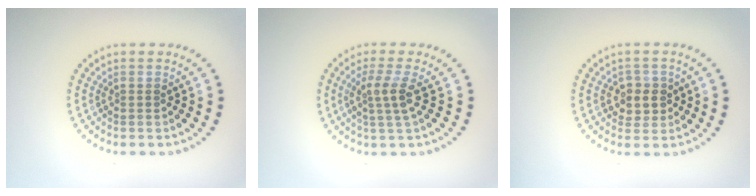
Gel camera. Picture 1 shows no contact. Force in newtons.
{"total": 2.6, "press": 2.0, "slide": 1.6}
{"total": 2.4, "press": 2.3, "slide": 0.8}